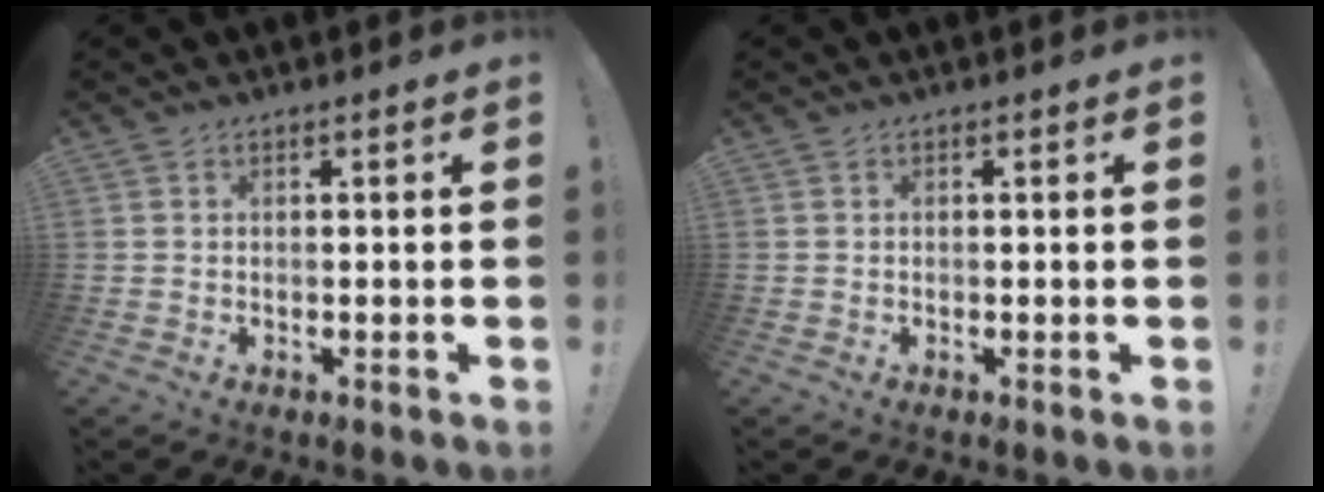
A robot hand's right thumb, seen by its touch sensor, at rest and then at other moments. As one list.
[{"total": 0.0}]